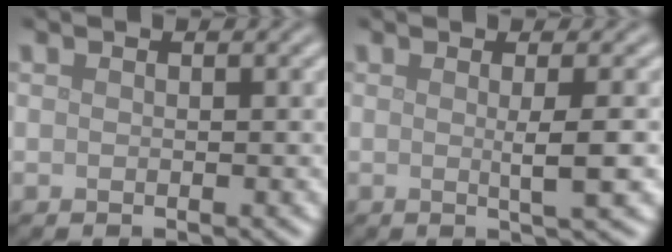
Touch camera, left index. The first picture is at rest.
{"total": 2.9, "force": [0.0, 0.5, 2.9], "torque": [-0.044, -0.002, -0.004]}